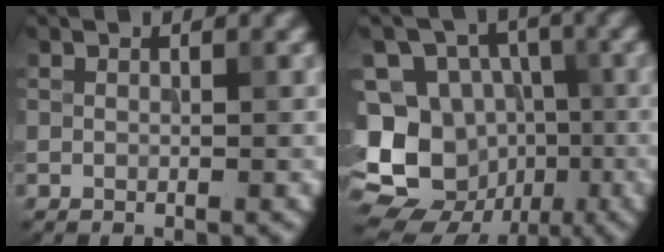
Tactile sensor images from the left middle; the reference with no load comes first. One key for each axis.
{"total": 14.7, "fx": -4.4, "fy": 12.9, "fz": 5.5, "tx": -0.128, "ty": 0.009, "tz": -0.080}